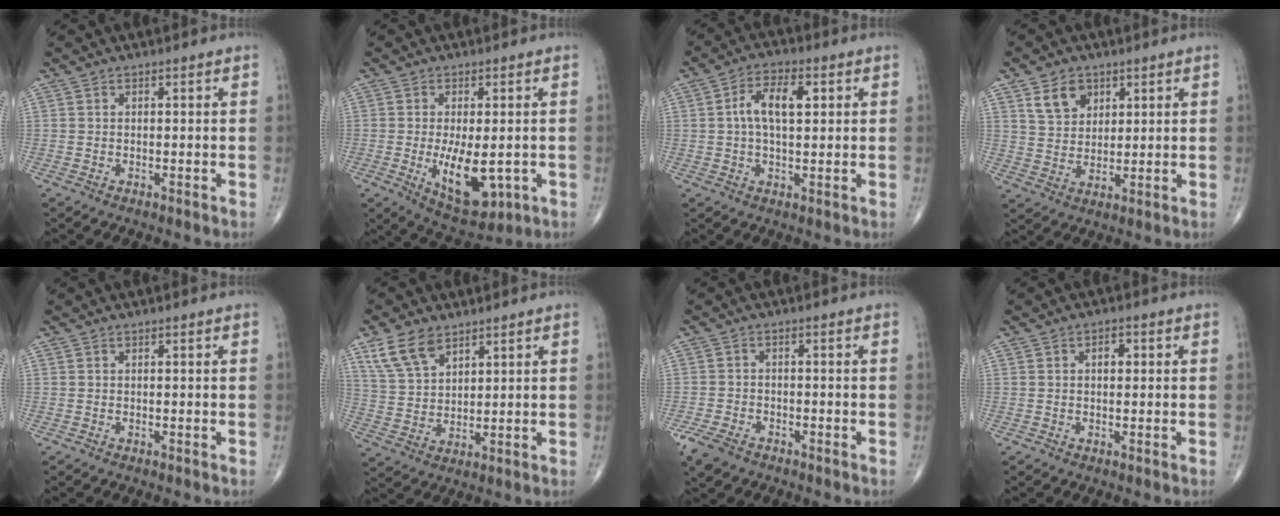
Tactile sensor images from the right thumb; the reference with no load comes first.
{"total": 10.6, "force": [-2.0, 4.8, 9.2], "torque": [-0.132, -0.018, -0.016]}
{"total": 7.8, "force": [1.6, 3.8, 6.6], "torque": [-0.122, 0.014, 0.025]}
{"total": 6.7, "force": [3.5, 4.8, 3.2], "torque": [-0.036, -0.019, 0.068]}
{"total": 0.0}
{"total": 8.5, "force": [5.4, 4.7, 4.6], "torque": [-0.079, -0.019, 0.114]}
{"total": 5.3, "force": [-3.5, 3.0, 2.6], "torque": [-0.059, 0.005, -0.064]}
{"total": 2.3, "force": [0.5, 1.4, 1.8], "torque": [-0.023, 0.007, 0.005]}